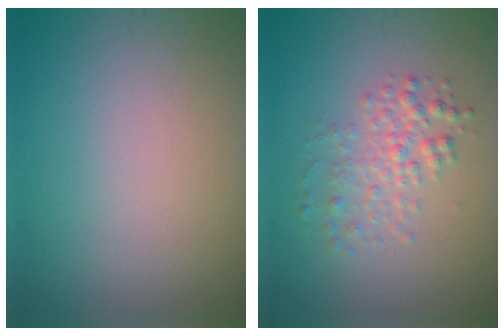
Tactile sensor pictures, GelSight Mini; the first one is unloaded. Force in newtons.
{"total": 2.7, "press": 2.7, "slide": 0.0}